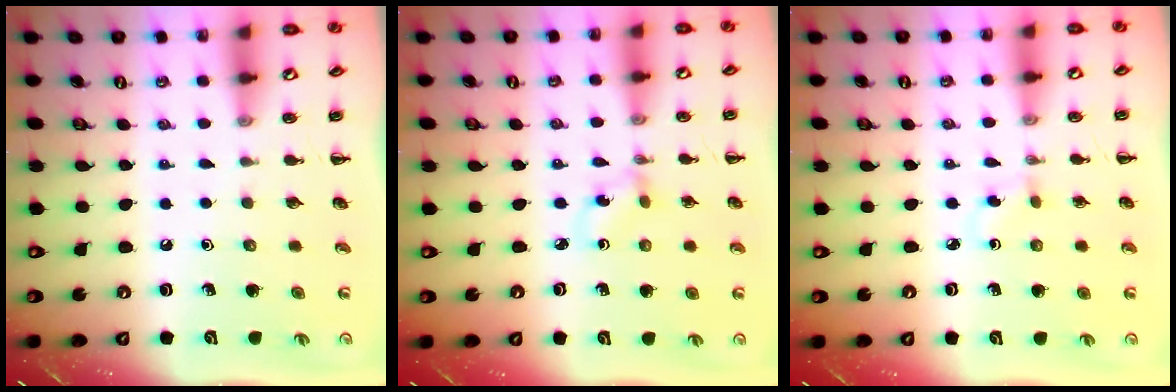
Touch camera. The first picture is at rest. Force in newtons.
{"total": 1.7, "press": 1.6, "slide": 0.7}
{"total": 1.9, "press": 1.7, "slide": 0.9}